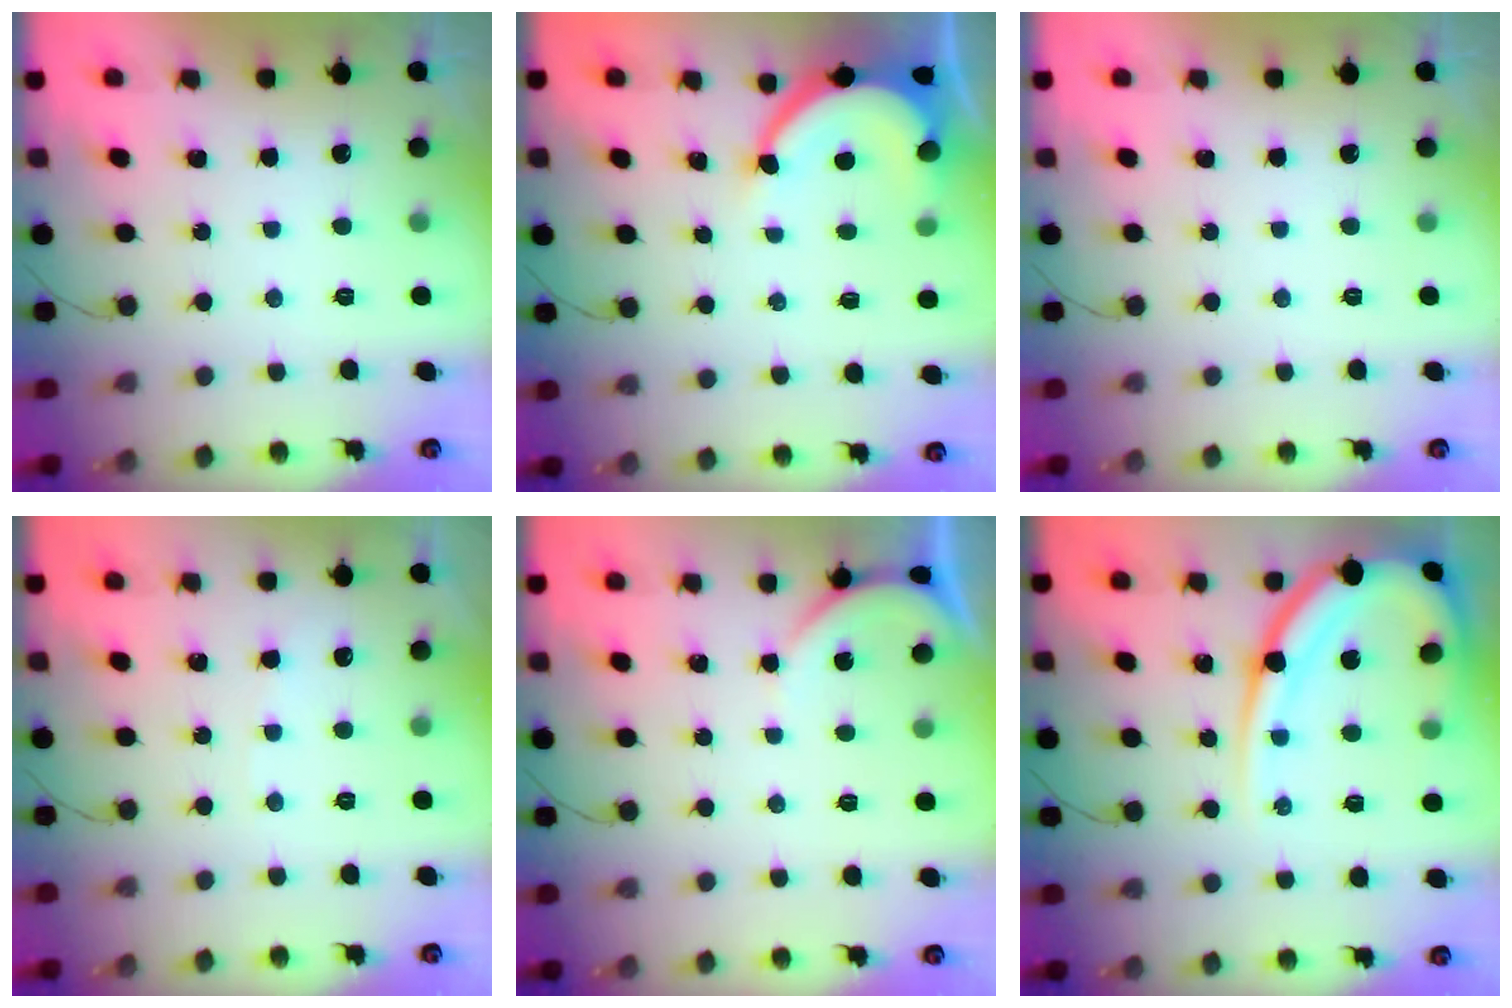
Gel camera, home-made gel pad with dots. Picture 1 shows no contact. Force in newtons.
{"total": 8.1, "press": 8.0, "slide": 0.8}
{"total": 0.0}
{"total": 2.0, "press": 2.0, "slide": 0.3}
{"total": 3.1, "press": 3.1, "slide": 0.3}
{"total": 17.4, "press": 17.4, "slide": 1.7}